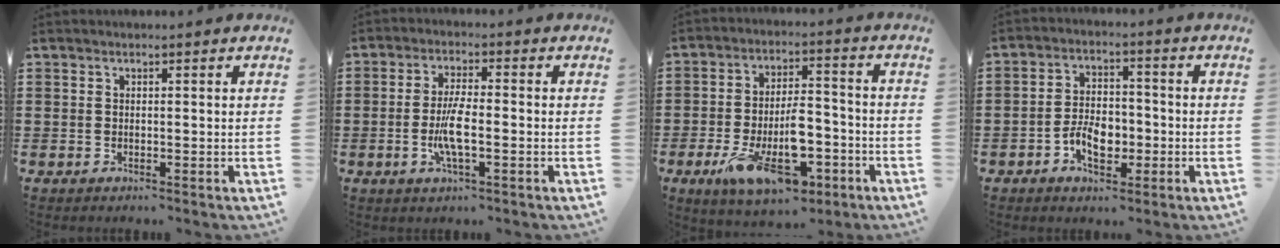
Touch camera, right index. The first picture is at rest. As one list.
[{"total": 5.8, "force": [-1.5, 1.3, 5.4], "torque": [-0.119, -0.008, -0.034]}, {"total": 13.5, "force": [-6.1, 5.5, 10.7], "torque": [-0.193, 0.008, -0.103]}, {"total": 5.9, "force": [-2.2, 3.8, 4.0], "torque": [-0.077, 0.003, -0.043]}]